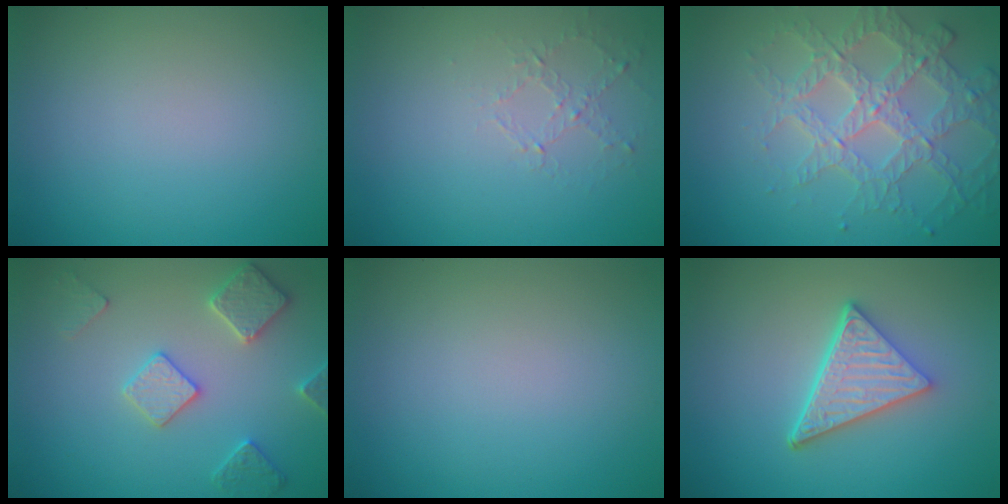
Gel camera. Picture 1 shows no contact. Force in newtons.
{"total": 1.0, "press": 0.4, "slide": 0.9}
{"total": 4.0, "press": 4.0, "slide": 0.3}
{"total": 3.3, "press": 3.2, "slide": 0.8}
{"total": 0.0}
{"total": 5.1, "press": 3.8, "slide": 3.5}